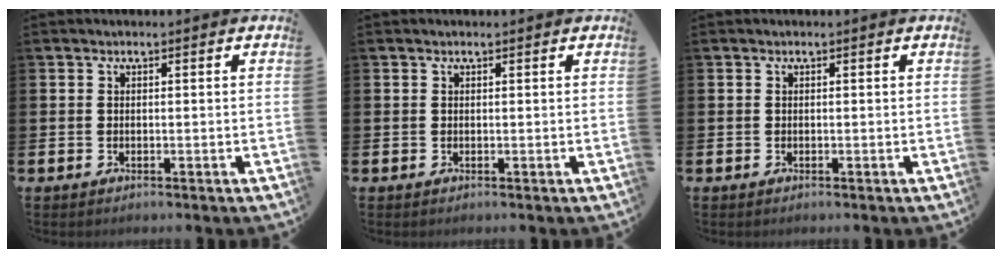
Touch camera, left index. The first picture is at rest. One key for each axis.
{"total": 0.0}
{"total": 0.0}